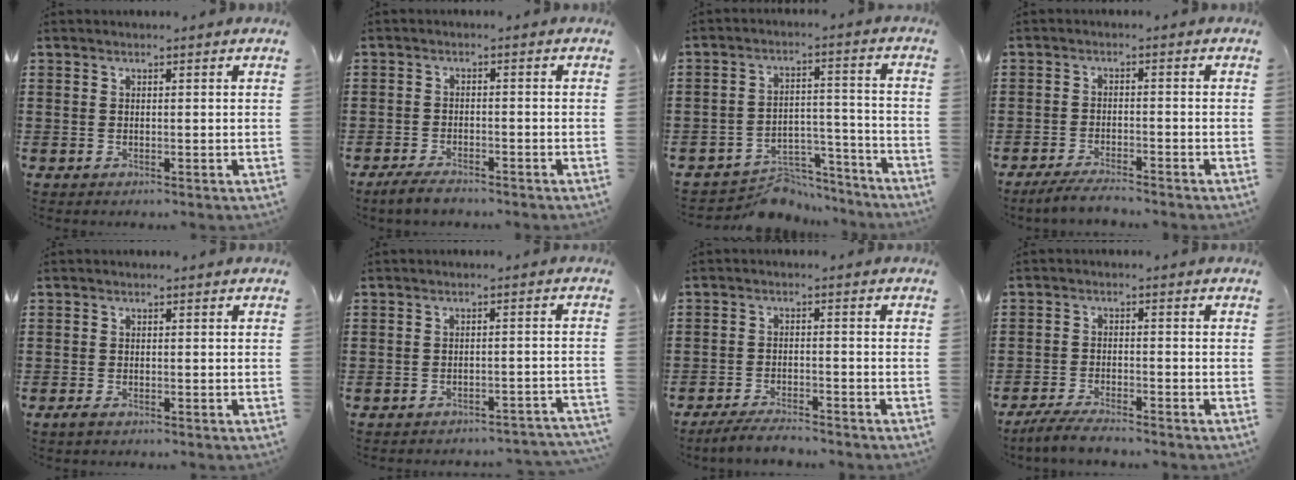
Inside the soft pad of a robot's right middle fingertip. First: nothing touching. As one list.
[{"total": 3.2, "force": [-2.9, 0.9, 1.1], "torque": [-0.027, 0.004, -0.060]}, {"total": 6.8, "force": [-6.4, 2.2, 0.8], "torque": [-0.007, 0.027, -0.125]}, {"total": 3.5, "force": [-3.3, 0.3, 1.1], "torque": [-0.027, -0.003, -0.068]}, {"total": 1.1, "force": [-0.8, 0.4, 0.6], "torque": [-0.014, 0.000, -0.017]}, {"total": 2.6, "force": [-2.6, 0.1, 0.4], "torque": [-0.009, 0.002, -0.055]}, {"total": 3.7, "force": [-3.6, 0.5, 1.0], "torque": [-0.025, 0.001, -0.074]}, {"total": 3.9, "force": [-3.7, 0.4, 1.2], "torque": [-0.027, 0.001, -0.077]}]